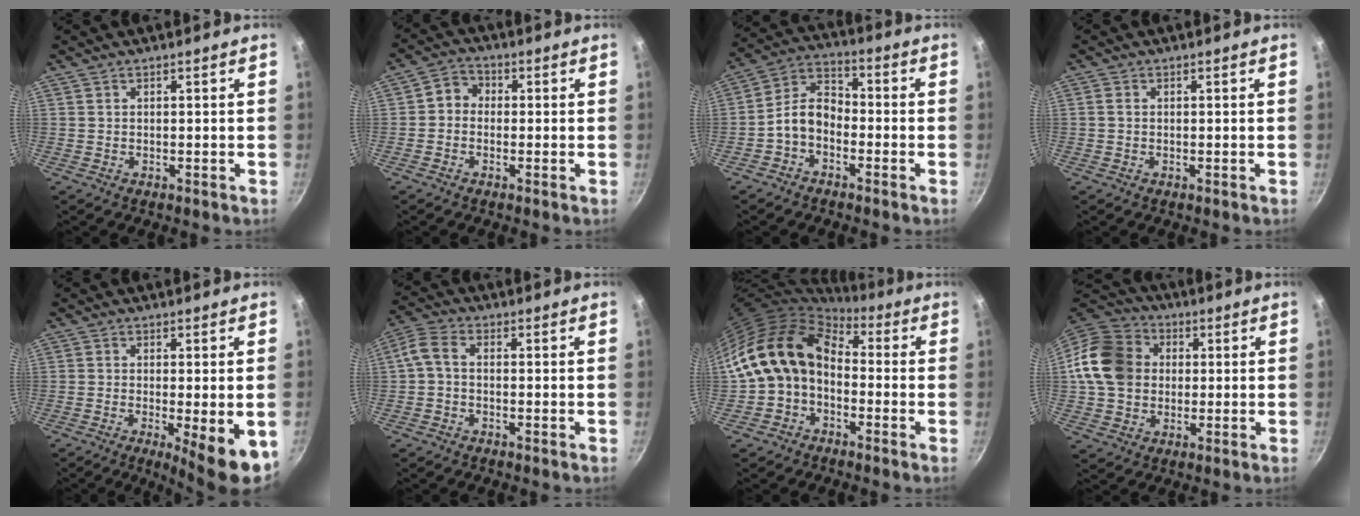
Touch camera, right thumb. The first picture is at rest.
{"total": 4.0, "force": [-0.4, 3.4, 1.9], "torque": [-0.017, 0.013, -0.025]}
{"total": 7.9, "force": [-2.8, 5.4, 5.0], "torque": [-0.078, 0.047, -0.069]}
{"total": 0.9, "force": [0.0, 0.8, 0.5], "torque": [-0.010, 0.004, -0.002]}
{"total": 9.3, "force": [-2.7, 1.9, 8.7], "torque": [-0.121, -0.011, -0.033]}
{"total": 4.5, "force": [-0.7, 3.0, 3.2], "torque": [-0.079, 0.023, -0.029]}
{"total": 12.9, "force": [-0.8, 9.8, 8.4], "torque": [-0.123, 0.041, -0.033]}
{"total": 15.6, "force": [1.4, 12.9, 8.7], "torque": [-0.146, 0.027, 0.012]}